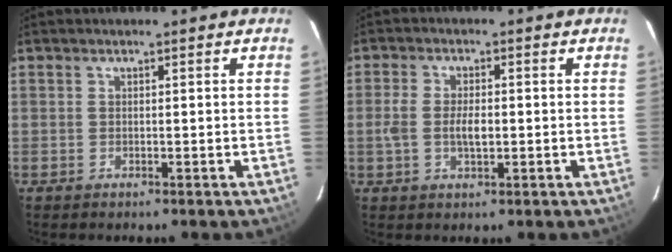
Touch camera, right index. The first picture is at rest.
{"total": 4.5, "force": [-0.7, 2.1, 4.0], "torque": [-0.080, 0.003, -0.014]}